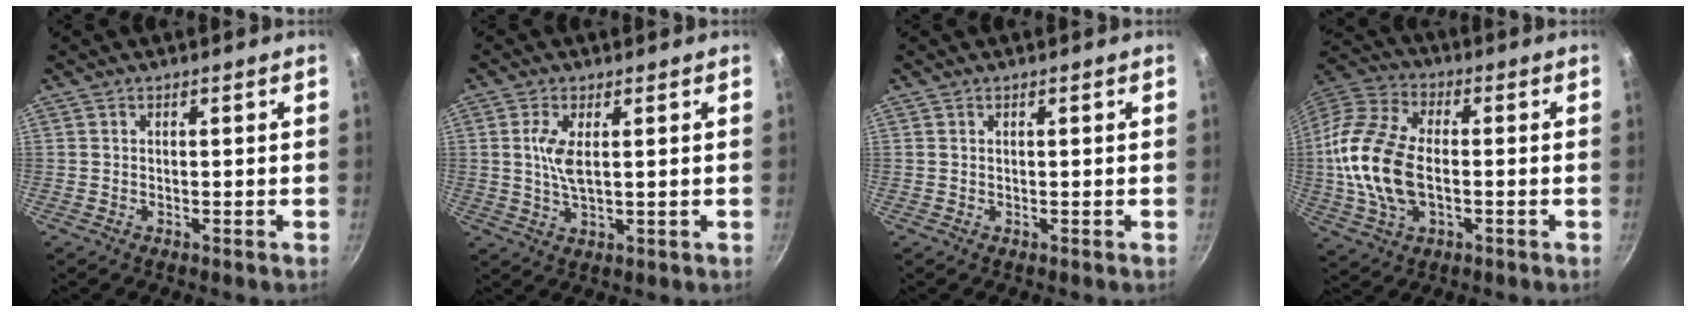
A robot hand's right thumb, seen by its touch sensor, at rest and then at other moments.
{"total": 5.2, "force": [0.9, 1.8, 4.7], "torque": [-0.104, -0.002, 0.021]}
{"total": 0.0}
{"total": 17.6, "force": [-1.6, 10.4, 14.1], "torque": [-0.279, 0.026, -0.042]}